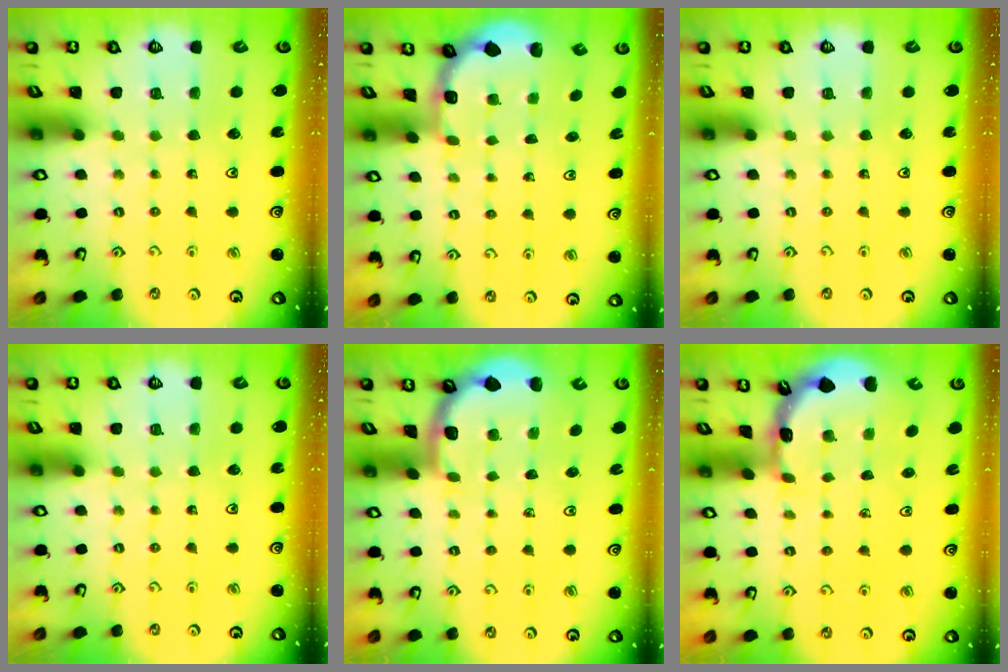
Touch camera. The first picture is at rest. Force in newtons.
{"total": 1.8, "press": 1.6, "slide": 0.7}
{"total": 0.0}
{"total": 0.0}
{"total": 1.9, "press": 1.9, "slide": 0.0}
{"total": 1.6, "press": 1.6, "slide": 0.1}